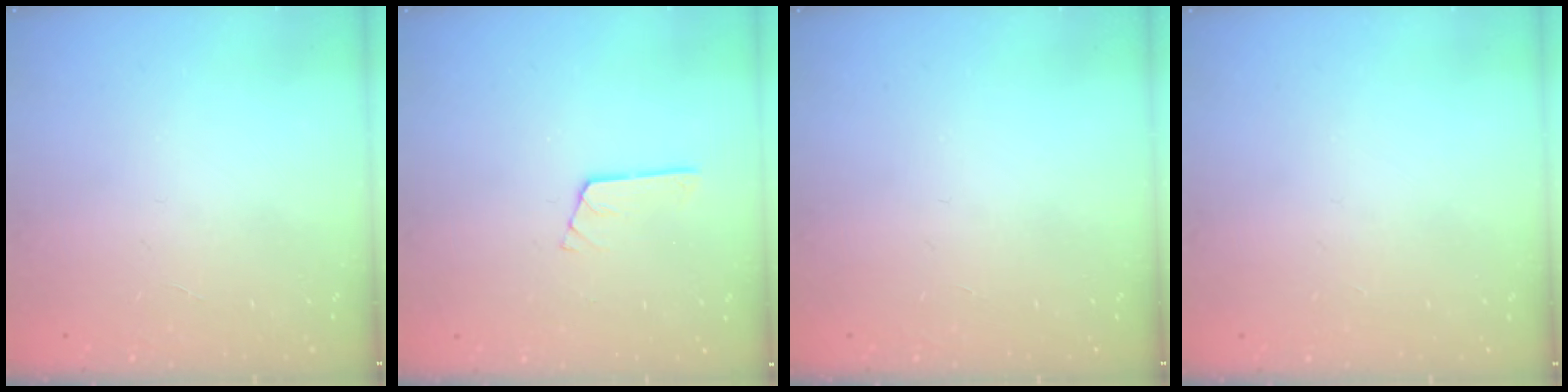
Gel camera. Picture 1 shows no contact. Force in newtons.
{"total": 2.3, "press": 2.3, "slide": 0.3}
{"total": 0.0}
{"total": 1.9, "press": 1.9, "slide": 0.3}